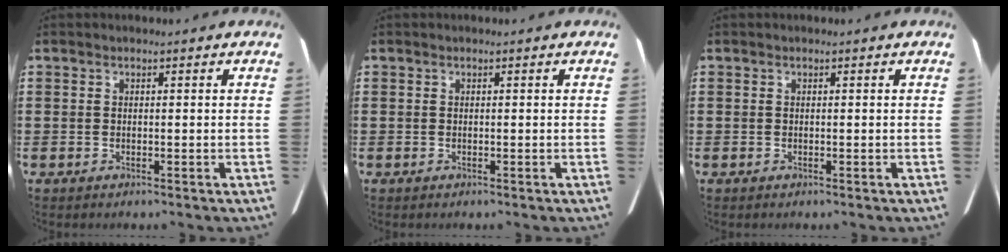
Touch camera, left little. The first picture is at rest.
{"total": 0.0}
{"total": 0.0}